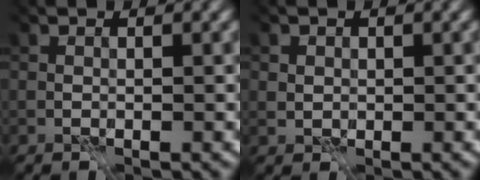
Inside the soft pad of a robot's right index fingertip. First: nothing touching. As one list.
[{"total": 1.4, "force": [0.5, 1.2, 0.4], "torque": [-0.016, -0.001, 0.012]}]